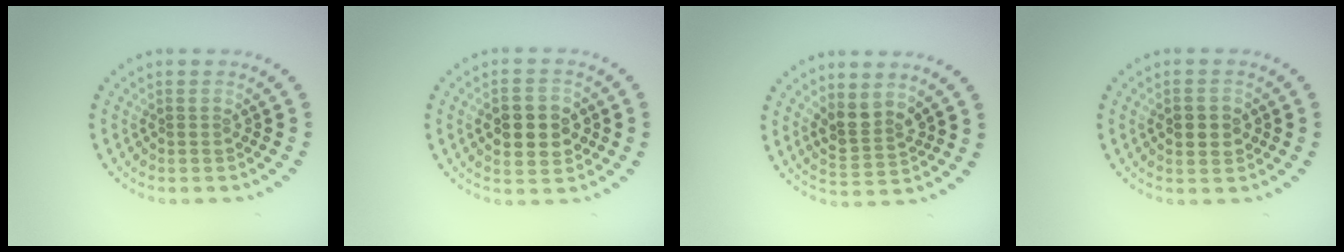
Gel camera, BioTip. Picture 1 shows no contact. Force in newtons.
{"total": 4.8, "press": 4.7, "slide": 0.3}
{"total": 2.7, "press": 2.3, "slide": 1.4}
{"total": 2.3, "press": 2.3, "slide": 0.3}